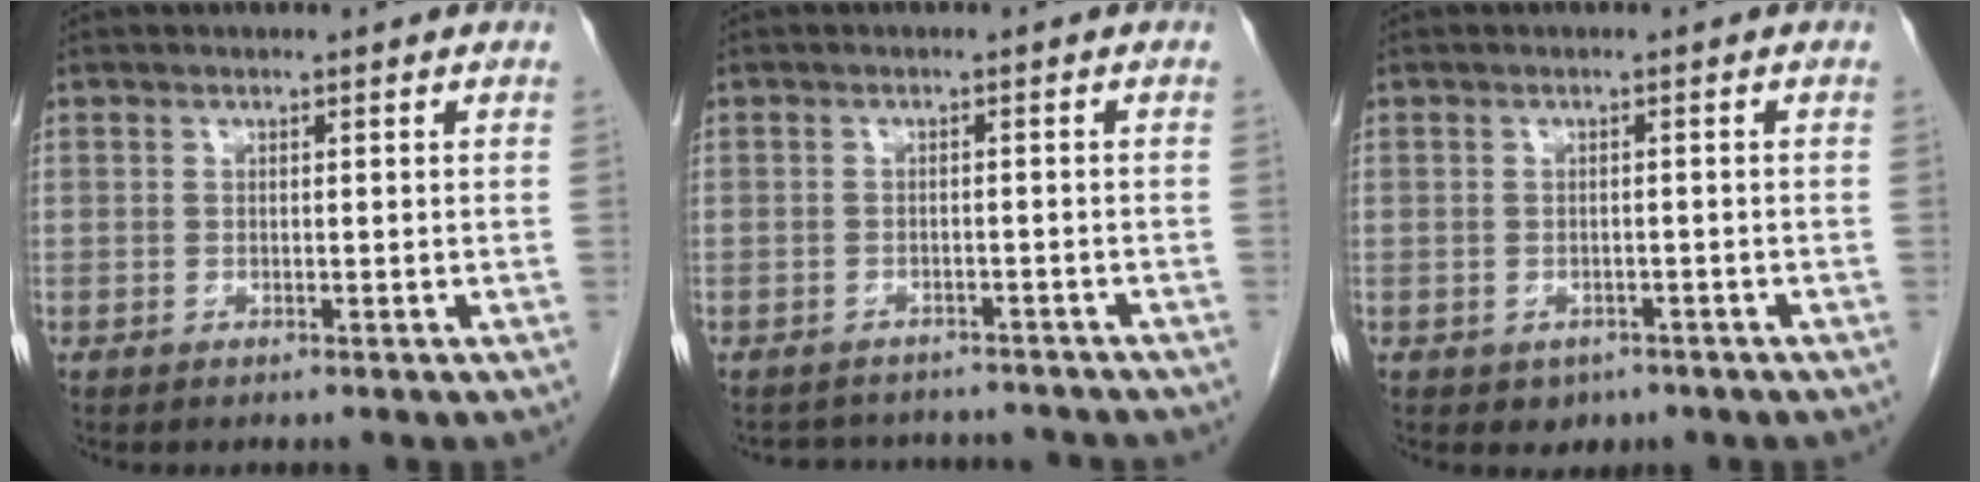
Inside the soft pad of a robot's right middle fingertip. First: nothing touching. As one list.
[{"total": 8.3, "force": [-7.7, 2.7, 1.3], "torque": [-0.019, 0.015, -0.089]}, {"total": 2.5, "force": [-1.4, 1.9, 0.8], "torque": [-0.009, 0.004, -0.010]}]